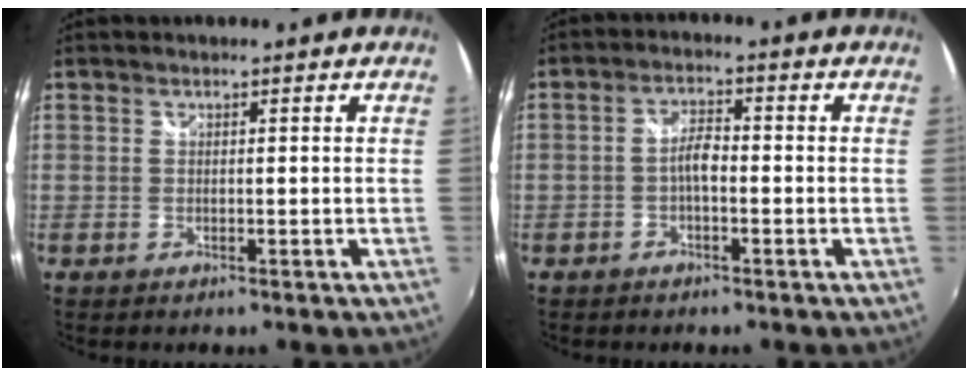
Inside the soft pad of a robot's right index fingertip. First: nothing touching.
{"total": 3.2, "force": [-1.1, 1.2, 2.8], "torque": [-0.056, 0.009, -0.023]}